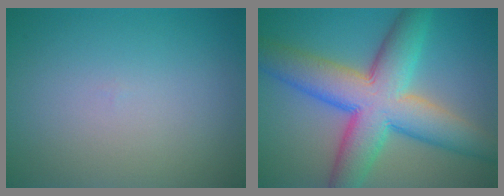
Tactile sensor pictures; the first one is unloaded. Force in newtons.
{"total": 10.9, "press": 10.9, "slide": 0.1}